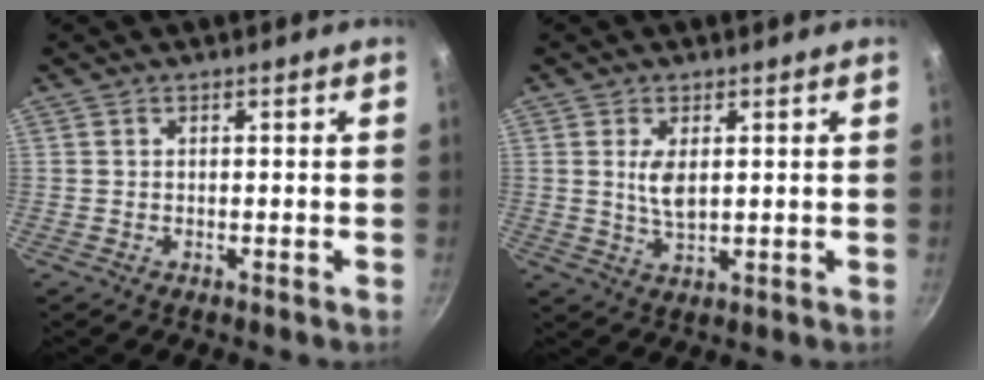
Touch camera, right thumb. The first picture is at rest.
{"total": 4.5, "force": [1.1, 2.1, 3.8], "torque": [-0.070, -0.014, 0.024]}